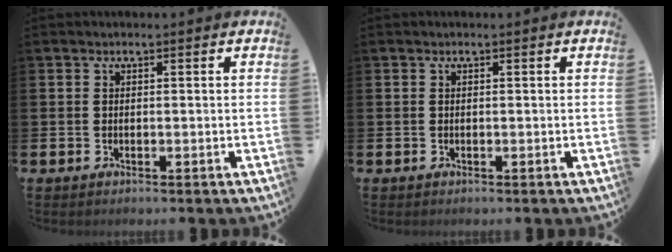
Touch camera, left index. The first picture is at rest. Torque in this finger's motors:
{"motor_torque": [0.00, 0.00, 0.00, 0.01]}